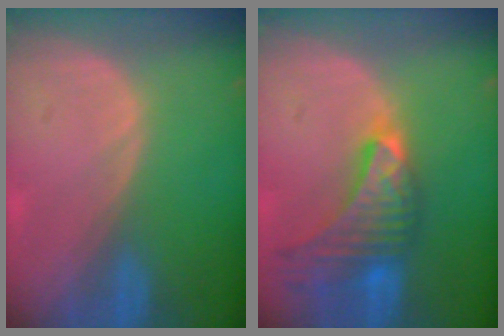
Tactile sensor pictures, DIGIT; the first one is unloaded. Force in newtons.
{"total": 9.6, "press": 8.5, "slide": 4.4}